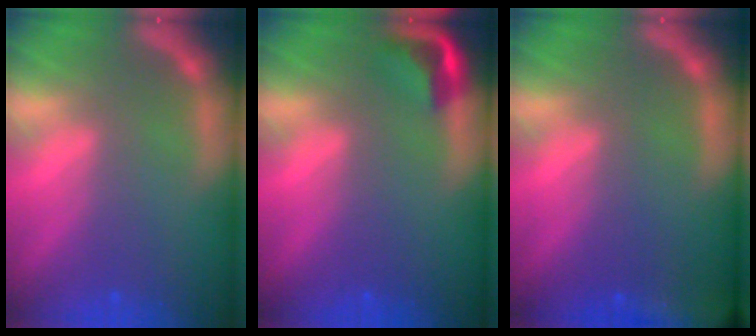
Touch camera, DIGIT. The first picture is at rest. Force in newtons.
{"total": 2.9}
{"total": 9.0}